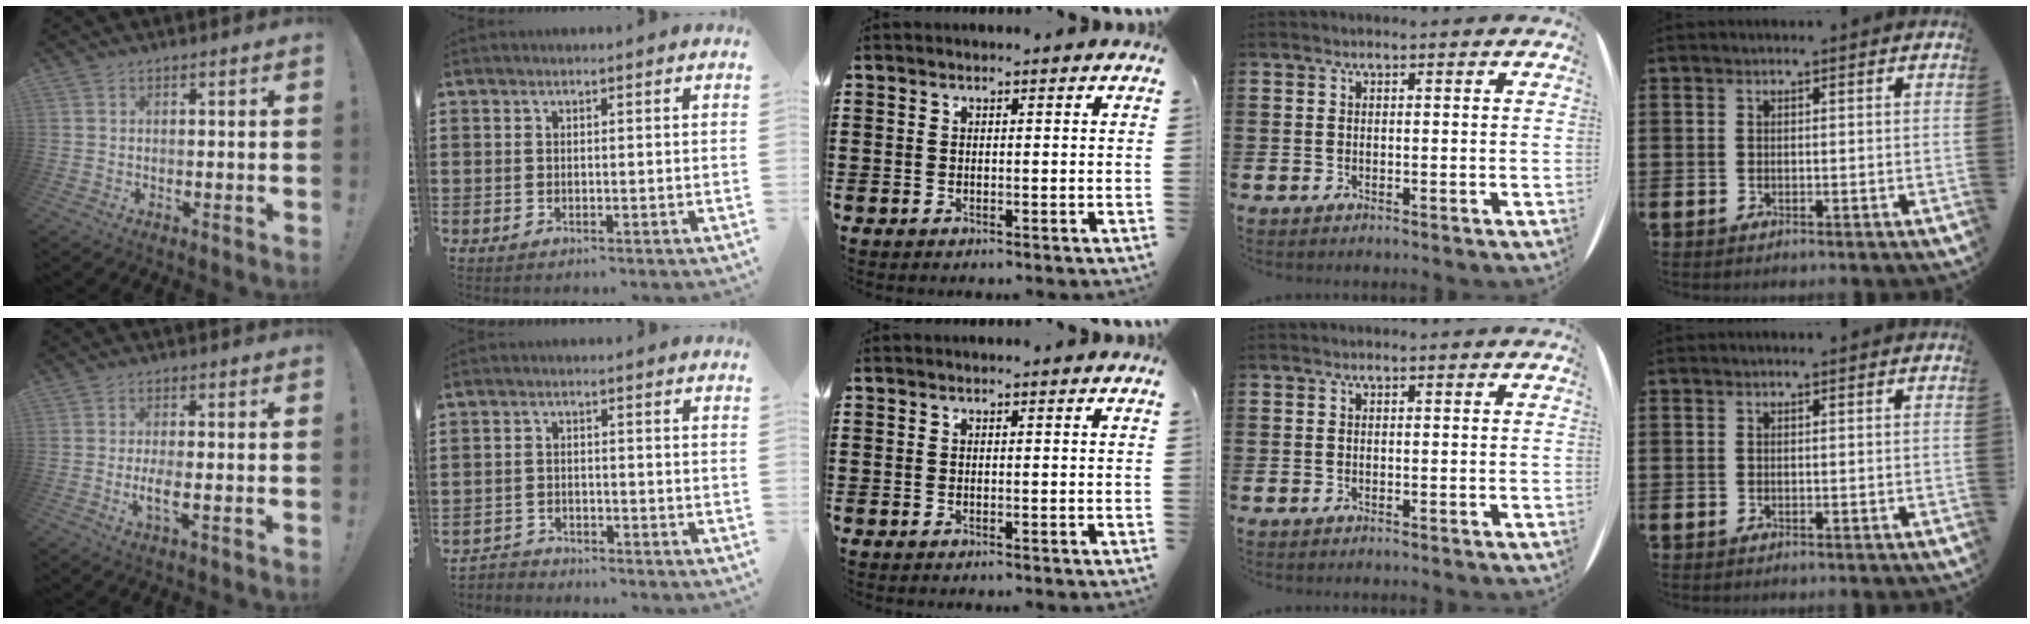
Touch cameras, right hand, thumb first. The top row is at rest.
{"thumb": {"total": 4.2, "force": [-1.0, 0.5, 4.1], "torque": [-0.081, -0.010, -0.018]}, "index": {"total": 2.5, "force": [-2.4, 0.3, -0.4], "torque": [0.000, 0.000, -0.055]}}